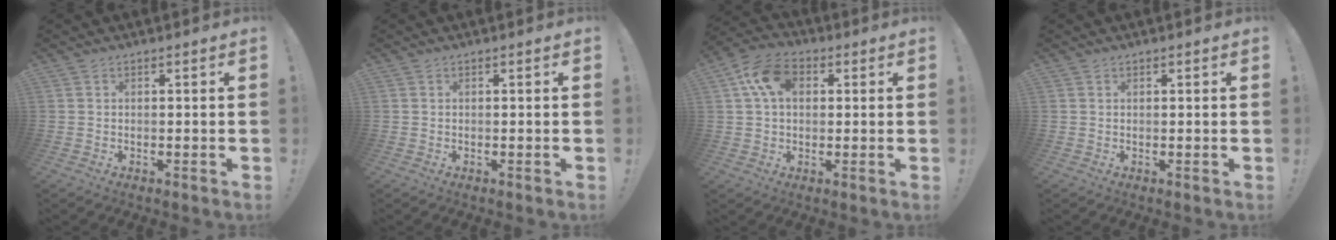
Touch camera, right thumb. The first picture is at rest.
{"total": 0.0}
{"total": 11.7, "force": [3.3, 7.8, 8.1], "torque": [-0.138, 0.007, 0.064]}
{"total": 0.5, "force": [0.4, 0.3, 0.1], "torque": [0.002, -0.002, 0.007]}